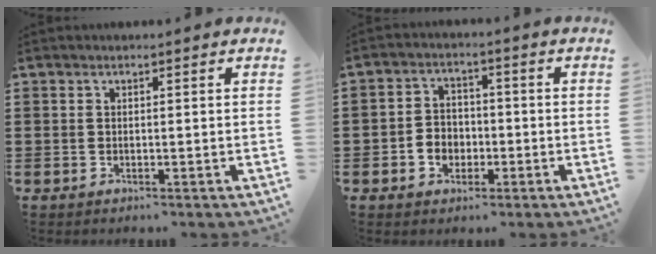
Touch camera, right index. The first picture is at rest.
{"total": 3.7, "force": [-1.4, 3.1, 1.3], "torque": [-0.034, 0.008, -0.032]}